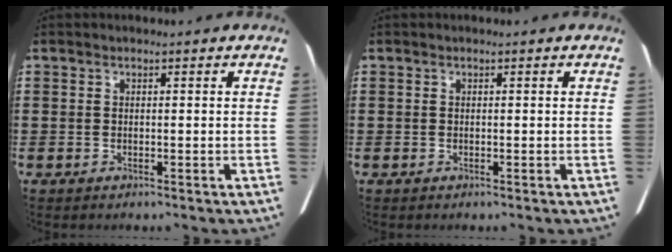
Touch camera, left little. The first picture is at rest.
{"total": 0.0}